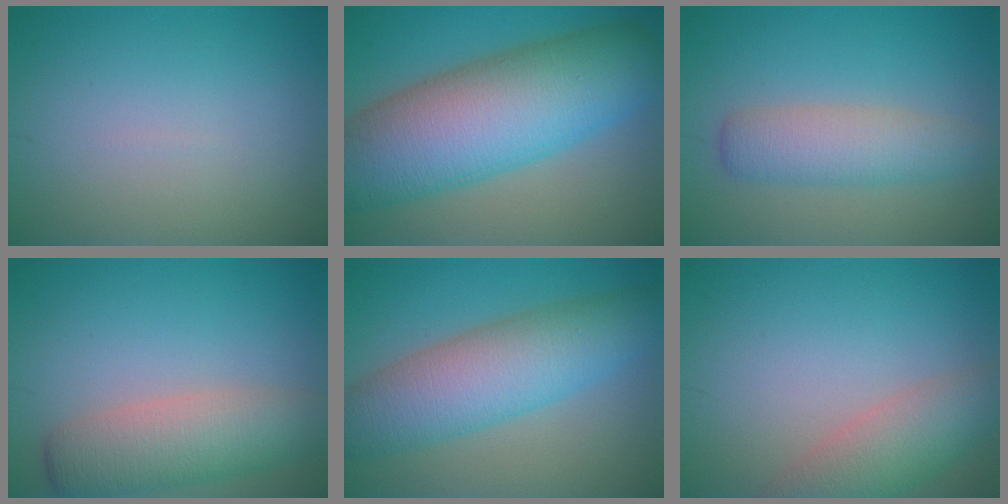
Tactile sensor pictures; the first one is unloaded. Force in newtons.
{"total": 13.8, "press": 13.8, "slide": 0.2}
{"total": 4.1, "press": 4.1, "slide": 0.2}
{"total": 5.6, "press": 5.5, "slide": 0.3}
{"total": 8.1, "press": 8.1, "slide": 0.2}
{"total": 4.8, "press": 4.8, "slide": 0.5}